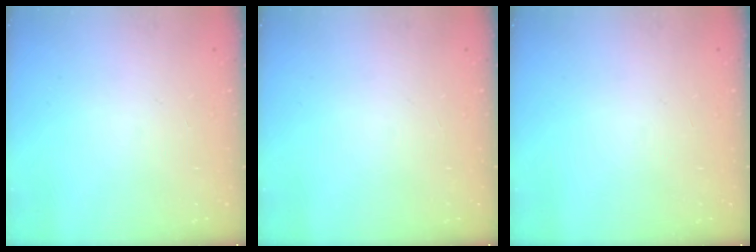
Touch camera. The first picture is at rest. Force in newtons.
{"total": 0.0}
{"total": 0.0}